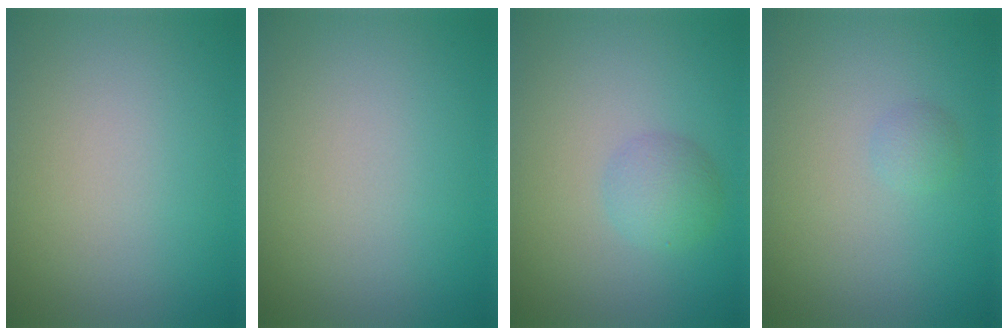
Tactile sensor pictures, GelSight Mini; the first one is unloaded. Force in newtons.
{"total": 0.0}
{"total": 2.1, "press": 2.1, "slide": 0.0}
{"total": 0.9, "press": 0.9, "slide": 0.0}